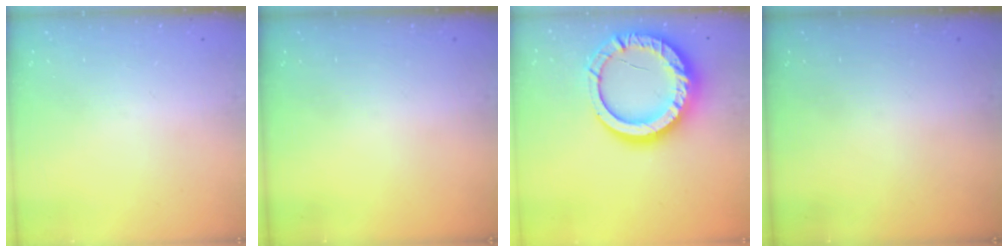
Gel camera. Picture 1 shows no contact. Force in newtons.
{"total": 0.0}
{"total": 24.5, "press": 24.4, "slide": 2.2}
{"total": 0.0}